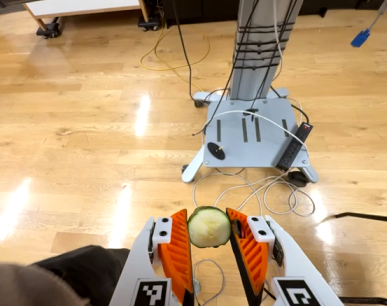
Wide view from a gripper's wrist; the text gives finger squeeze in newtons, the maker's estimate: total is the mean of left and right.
{"total": 7.5, "left": 7.3, "right": 7.8}